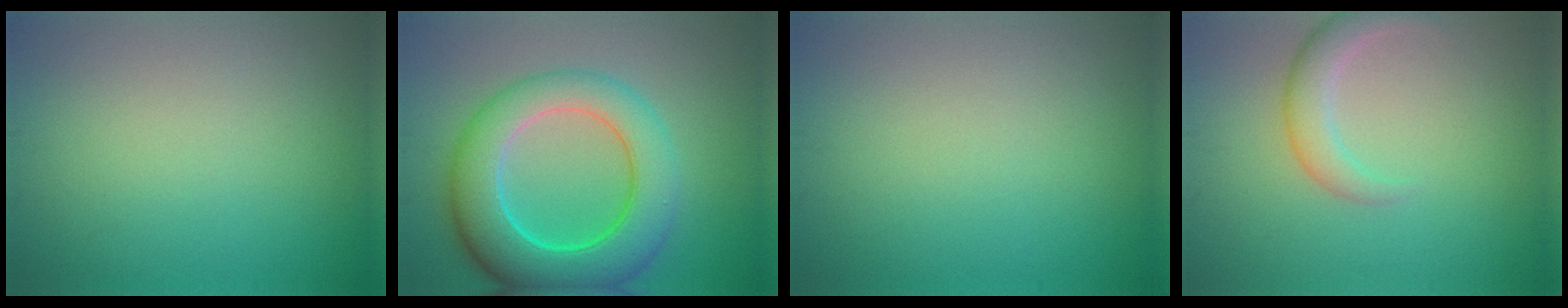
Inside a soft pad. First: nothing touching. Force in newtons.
{"total": 9.4, "press": 9.4, "slide": 0.4}
{"total": 0.0}
{"total": 2.8, "press": 2.8, "slide": 0.1}